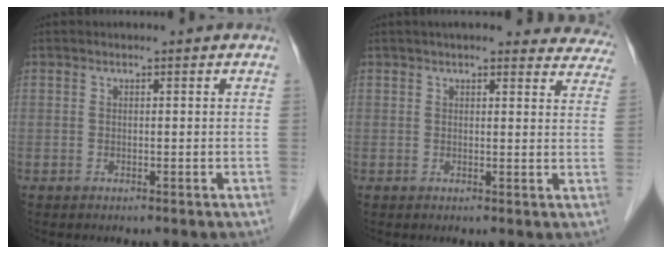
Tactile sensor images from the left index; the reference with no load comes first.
{"total": 15.8, "force": [14.5, 3.7, 5.0], "torque": [-0.029, 0.010, 0.149]}